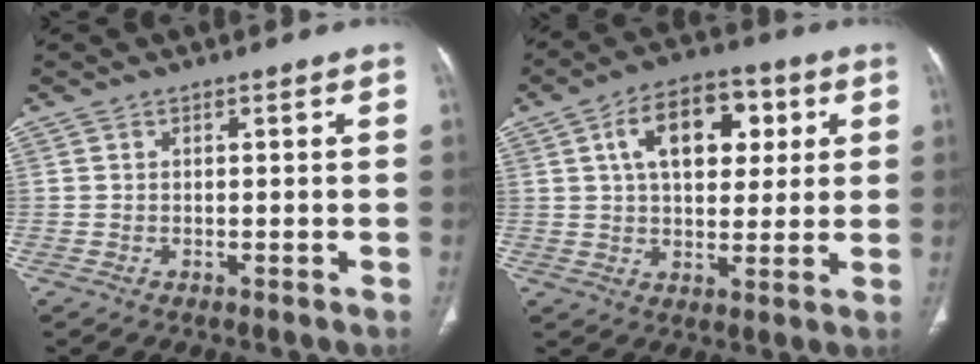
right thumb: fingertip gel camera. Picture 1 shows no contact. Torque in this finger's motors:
{"motor_torque": [0.78, 2.27, 1.17, 0.04, 0.10]}